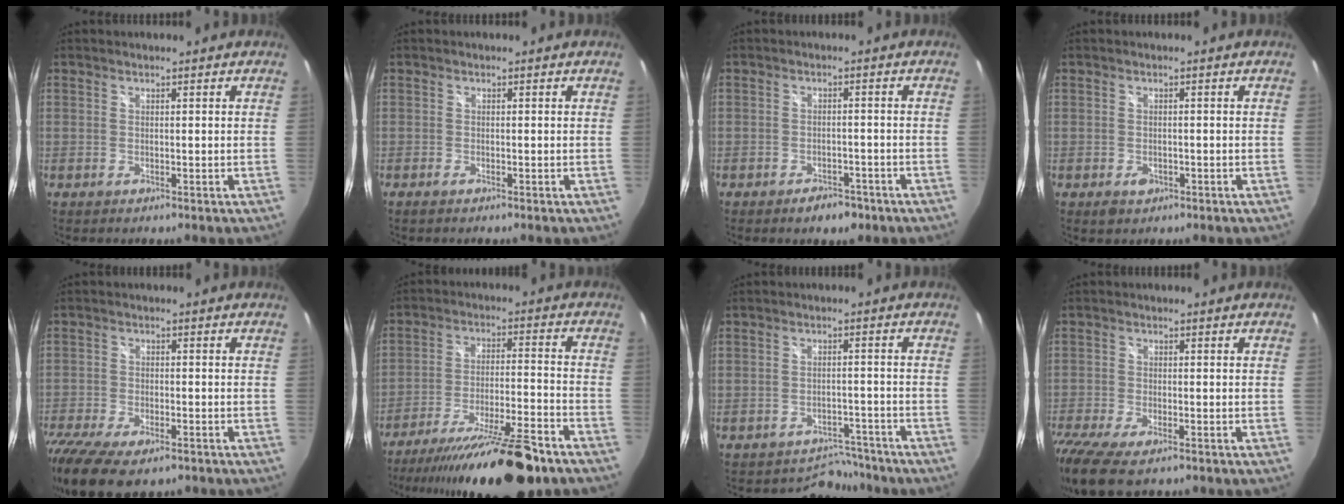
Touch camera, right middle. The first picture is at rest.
{"total": 0.9, "force": [-0.7, 0.2, 0.5], "torque": [-0.010, -0.003, -0.013]}
{"total": 4.1, "force": [-3.0, 2.2, 1.7], "torque": [-0.032, 0.006, -0.036]}
{"total": 2.4, "force": [-1.2, 1.6, 1.2], "torque": [-0.021, -0.004, -0.017]}
{"total": 15.2, "force": [-10.7, 6.1, 9.0], "torque": [-0.217, -0.065, -0.182]}
{"total": 21.4, "force": [-17.3, 2.7, 12.2], "torque": [-0.223, -0.040, -0.268]}
{"total": 4.8, "force": [-4.4, 1.6, -1.0], "torque": [0.017, 0.017, -0.065]}
{"total": 11.7, "force": [-8.4, 3.9, 7.2], "torque": [-0.177, -0.056, -0.155]}